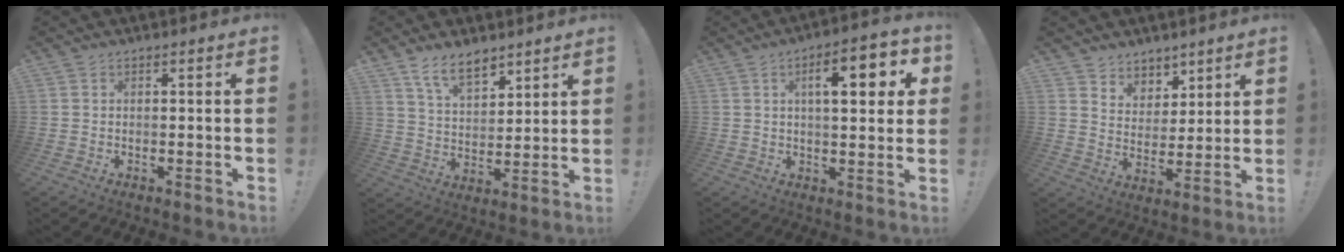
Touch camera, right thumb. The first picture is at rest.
{"total": 10.5, "force": [7.6, 5.0, 5.2], "torque": [-0.093, -0.041, 0.145]}
{"total": 11.3, "force": [3.5, 3.8, 10.0], "torque": [-0.135, -0.004, 0.048]}
{"total": 7.4, "force": [5.6, 4.8, -0.2], "torque": [0.006, -0.056, 0.109]}